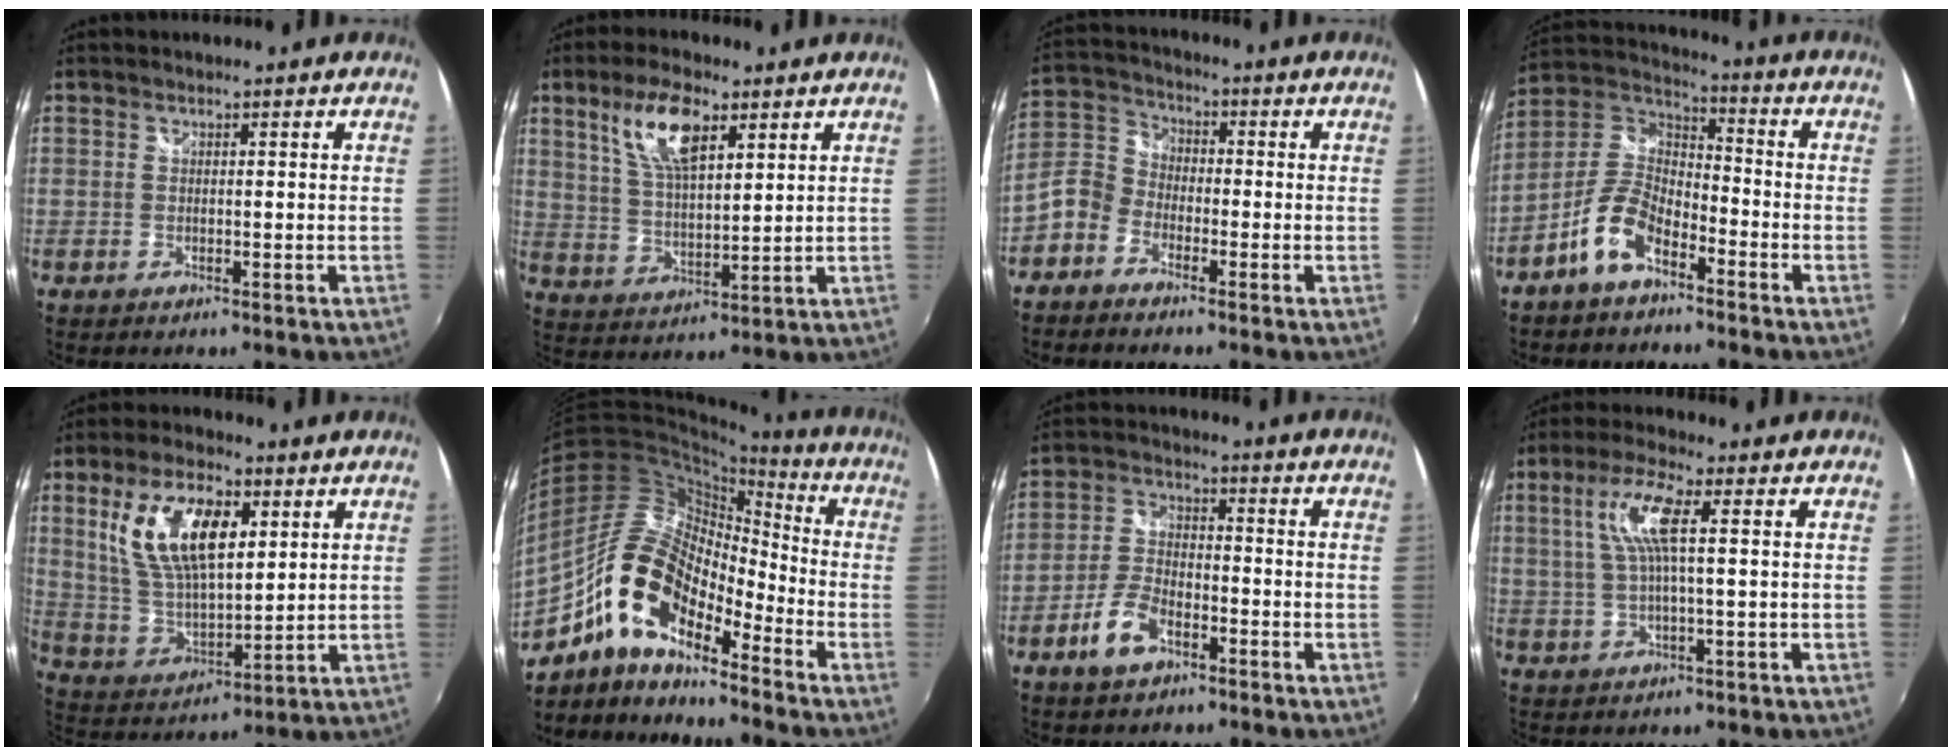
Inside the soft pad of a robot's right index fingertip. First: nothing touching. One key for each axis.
{"total": 10.2, "fx": 5.4, "fy": 3.8, "fz": 7.8, "tx": -0.154, "ty": 0.009, "tz": 0.107}
{"total": 6.5, "fx": -3.9, "fy": 4.7, "fz": 2.3, "tx": -0.055, "ty": 0.020, "tz": -0.094}
{"total": 10.1, "fx": -6.0, "fy": 4.9, "fz": 6.5, "tx": -0.146, "ty": 0.016, "tz": -0.118}
{"total": 16.0, "fx": 5.8, "fy": 7.3, "fz": 12.9, "tx": -0.251, "ty": 0.009, "tz": 0.120}
{"total": 15.9, "fx": -9.7, "fy": 6.6, "fz": 10.8, "tx": -0.195, "ty": 0.009, "tz": -0.199}
{"total": 7.6, "fx": -4.5, "fy": 3.7, "fz": 4.8, "tx": -0.106, "ty": 0.007, "tz": -0.083}
{"total": 7.7, "fx": 1.9, "fy": 1.0, "fz": 7.4, "tx": -0.143, "ty": 0.007, "tz": 0.039}